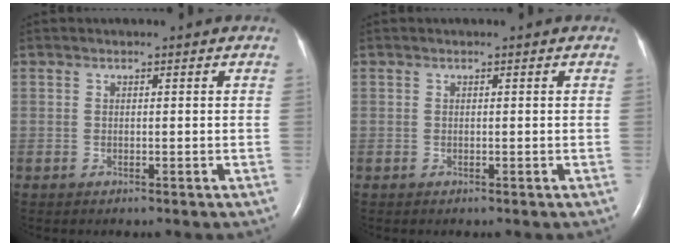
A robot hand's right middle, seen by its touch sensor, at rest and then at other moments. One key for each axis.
{"total": 0.0}